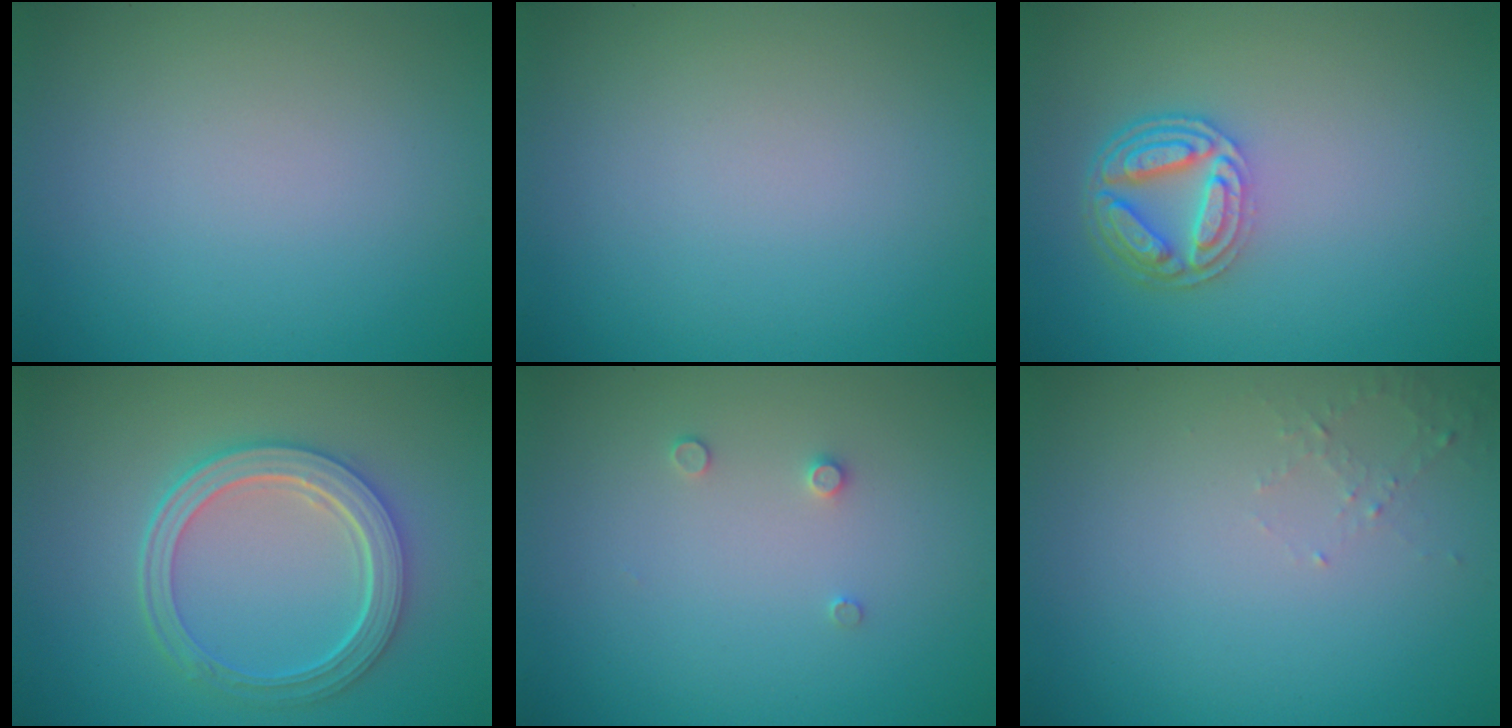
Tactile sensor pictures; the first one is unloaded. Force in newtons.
{"total": 0.0}
{"total": 4.6, "press": 3.5, "slide": 3.0}
{"total": 5.3, "press": 4.1, "slide": 3.4}
{"total": 0.8, "press": 0.8, "slide": 0.0}
{"total": 1.1, "press": 1.0, "slide": 0.4}